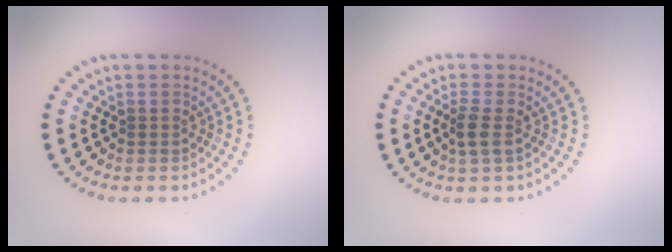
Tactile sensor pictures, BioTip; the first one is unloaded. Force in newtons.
{"total": 1.7, "press": 1.5, "slide": 0.9}